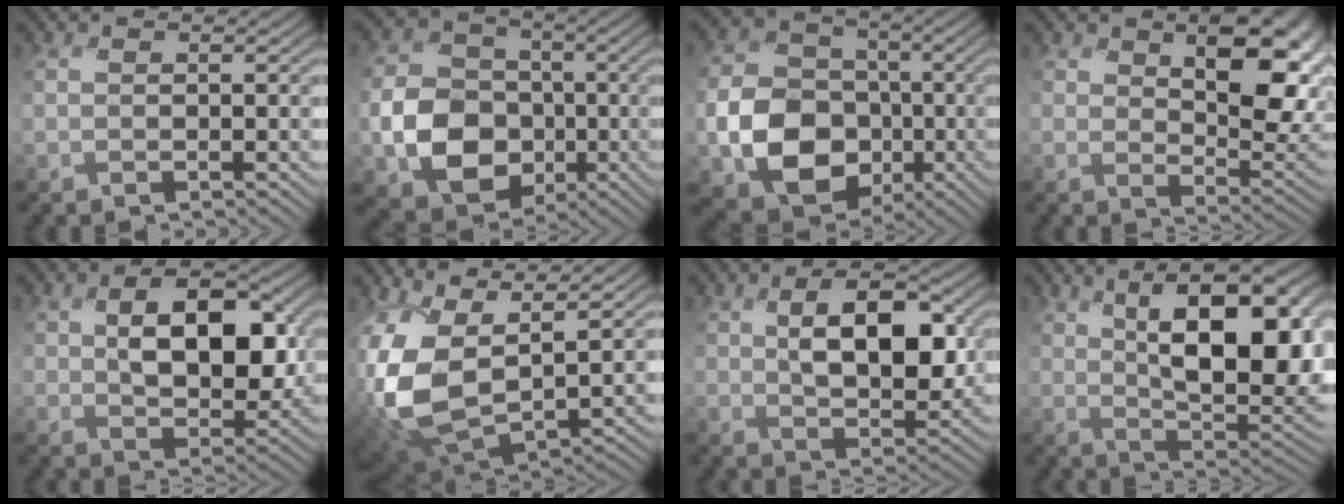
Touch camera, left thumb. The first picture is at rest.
{"total": 10.9, "force": [-3.5, 8.9, 5.3], "torque": [-0.115, -0.018, -0.079]}
{"total": 12.2, "force": [-4.1, 9.8, 6.1], "torque": [-0.126, -0.025, -0.086]}
{"total": 10.8, "force": [4.1, 5.8, 8.2], "torque": [-0.136, -0.017, 0.077]}
{"total": 9.9, "force": [1.1, 6.1, 7.7], "torque": [-0.134, -0.003, 0.014]}
{"total": 14.1, "force": [1.4, 7.9, 11.6], "torque": [-0.296, -0.013, 0.012]}
{"total": 9.0, "force": [1.3, 4.9, 7.4], "torque": [-0.128, -0.001, 0.015]}
{"total": 15.1, "force": [4.0, 6.7, 12.9], "torque": [-0.177, 0.015, 0.052]}